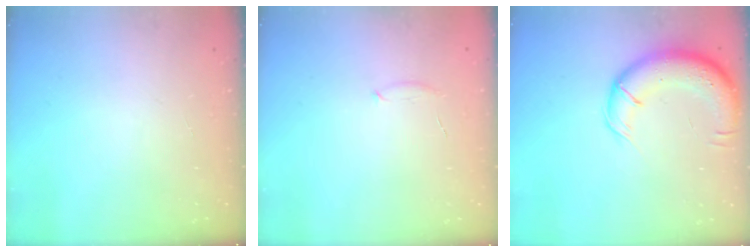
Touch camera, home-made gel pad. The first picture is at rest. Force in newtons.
{"total": 5.9, "press": 5.7, "slide": 1.4}
{"total": 15.0, "press": 14.6, "slide": 3.6}